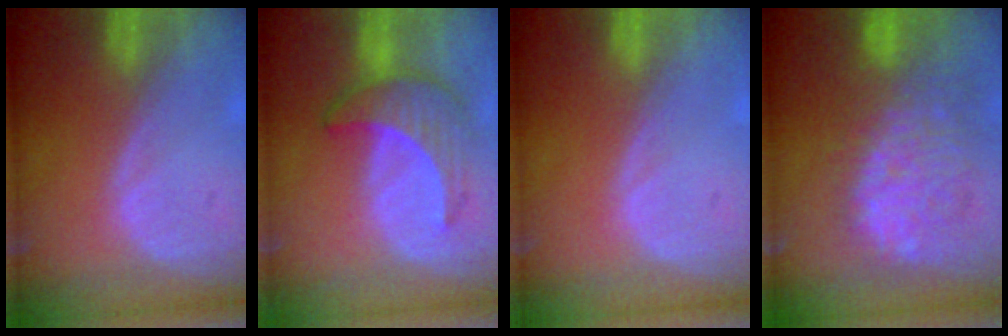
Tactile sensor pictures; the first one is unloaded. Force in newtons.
{"total": 6.5, "press": 6.4, "slide": 1.1}
{"total": 0.0}
{"total": 10.7, "press": 10.0, "slide": 3.9}